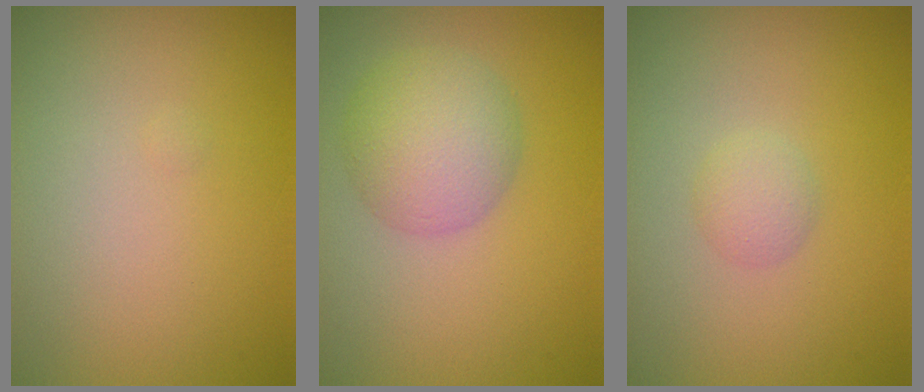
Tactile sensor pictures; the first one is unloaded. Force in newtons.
{"total": 5.0, "press": 5.0, "slide": 0.3}
{"total": 1.4, "press": 1.4, "slide": 0.1}